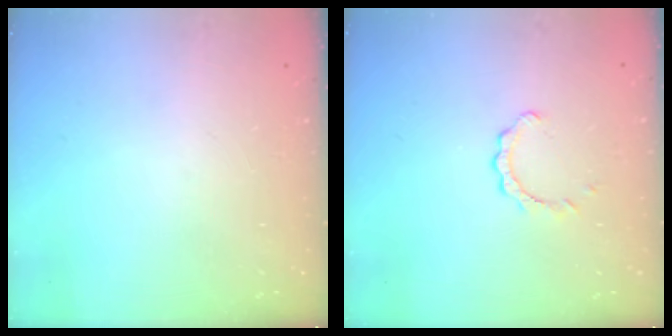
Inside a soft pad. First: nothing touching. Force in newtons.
{"total": 2.4, "press": 2.4, "slide": 0.3}